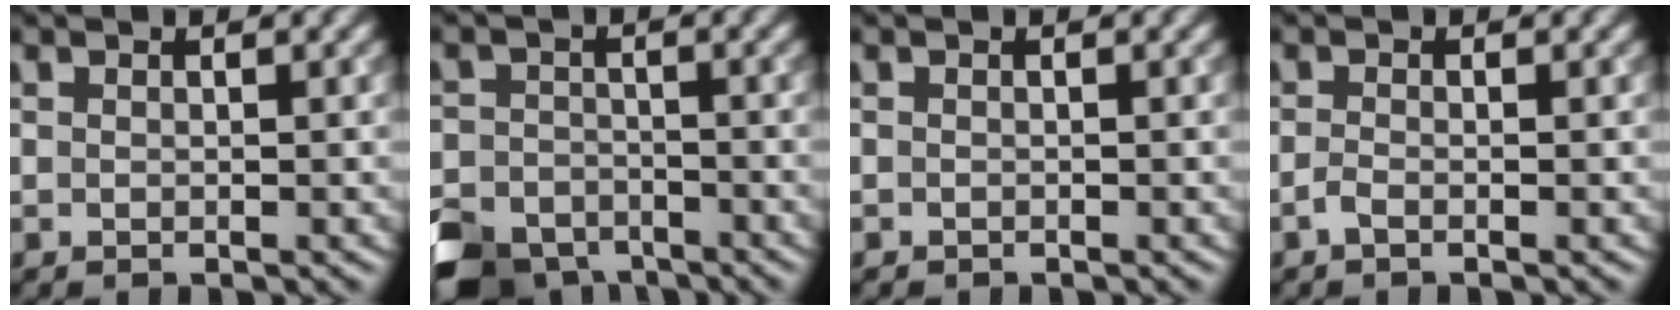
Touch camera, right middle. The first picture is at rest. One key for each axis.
{"total": 5.9, "fx": -4.7, "fy": 3.2, "fz": 1.7, "tx": -0.025, "ty": -0.009, "tz": -0.094}
{"total": 0.0}
{"total": 0.9, "fx": -0.6, "fy": 0.3, "fz": 0.7, "tx": -0.016, "ty": -0.002, "tz": -0.014}